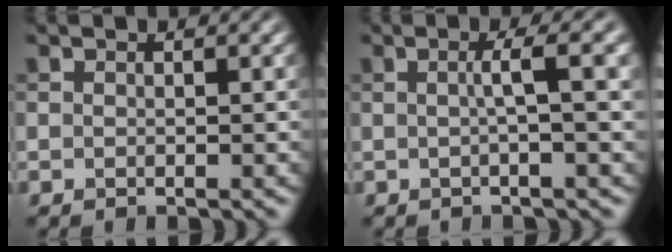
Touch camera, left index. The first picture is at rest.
{"total": 3.7, "force": [0.3, 0.7, 3.6], "torque": [-0.048, 0.009, -0.001]}